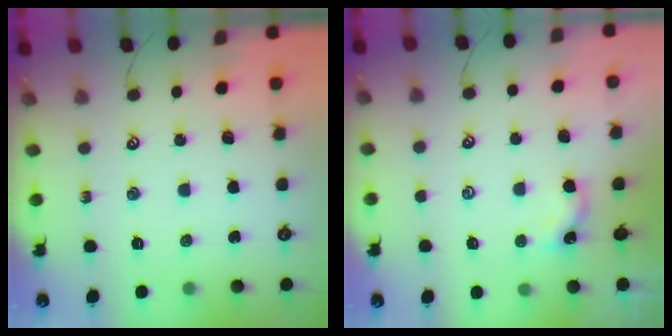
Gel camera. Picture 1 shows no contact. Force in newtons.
{"total": 0.7, "press": 0.7, "slide": 0.3}